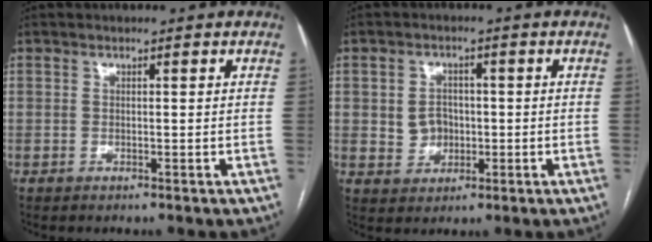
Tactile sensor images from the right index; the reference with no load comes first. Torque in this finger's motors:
{"motor_torque": [0.09, -0.02, 0.03, 0.01]}